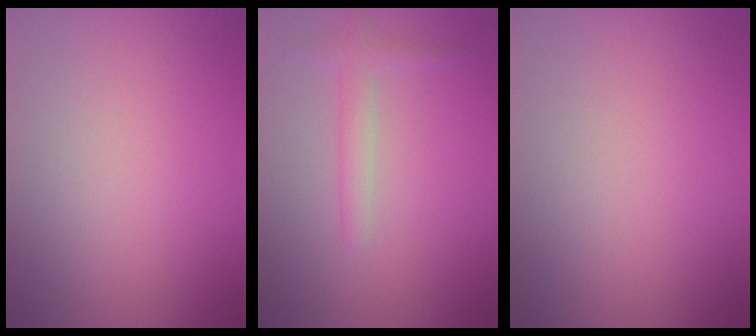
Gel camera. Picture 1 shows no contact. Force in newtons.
{"total": 1.9, "press": 1.9, "slide": 0.0}
{"total": 0.0}